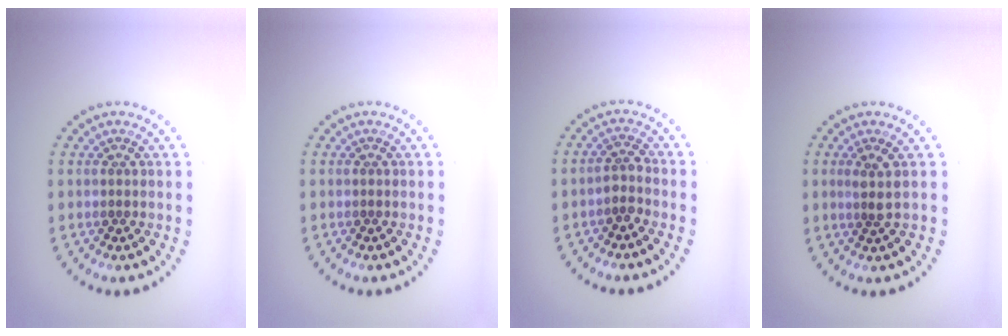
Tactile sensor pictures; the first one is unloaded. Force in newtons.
{"total": 0.0}
{"total": 1.6, "press": 1.3, "slide": 0.9}
{"total": 1.5, "press": 1.2, "slide": 1.0}